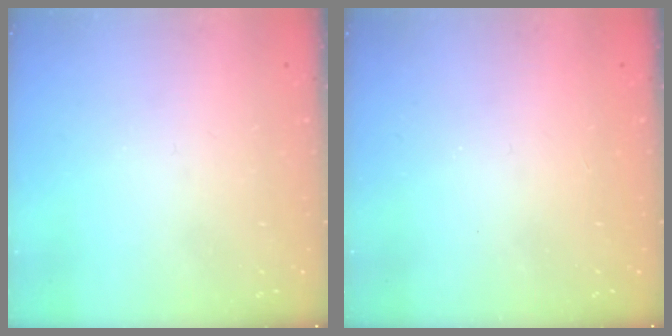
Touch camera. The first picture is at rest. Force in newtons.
{"total": 1.0, "press": 1.0, "slide": 0.1}